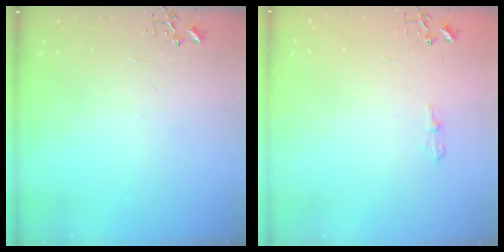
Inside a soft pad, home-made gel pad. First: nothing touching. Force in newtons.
{"total": 6.1, "press": 6.1, "slide": 0.6}